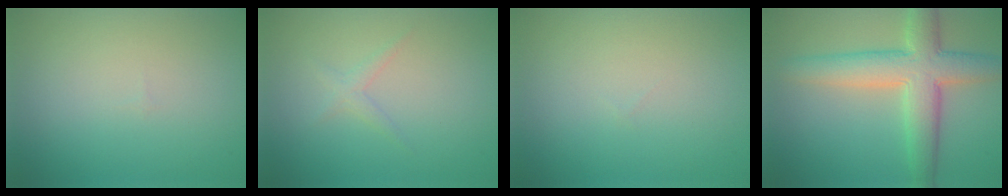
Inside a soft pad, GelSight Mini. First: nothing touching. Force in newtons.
{"total": 1.0, "press": 1.0, "slide": 0.0}
{"total": 0.0}
{"total": 6.9, "press": 6.9, "slide": 0.5}